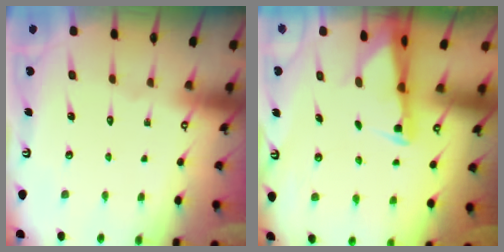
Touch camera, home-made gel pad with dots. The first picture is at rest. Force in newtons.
{"total": 2.5, "press": 2.5, "slide": 0.5}